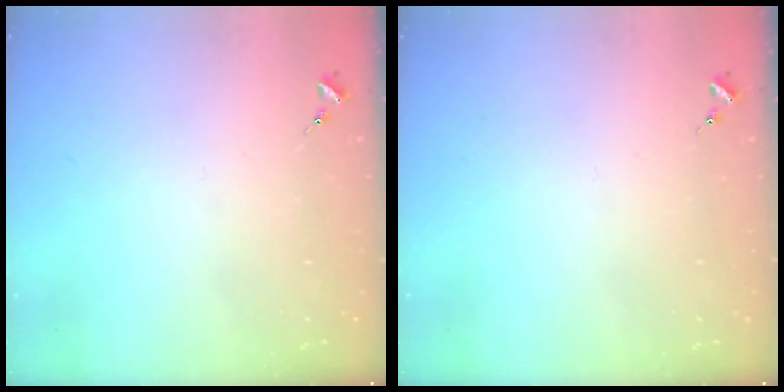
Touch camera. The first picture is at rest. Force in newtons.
{"total": 0.0}